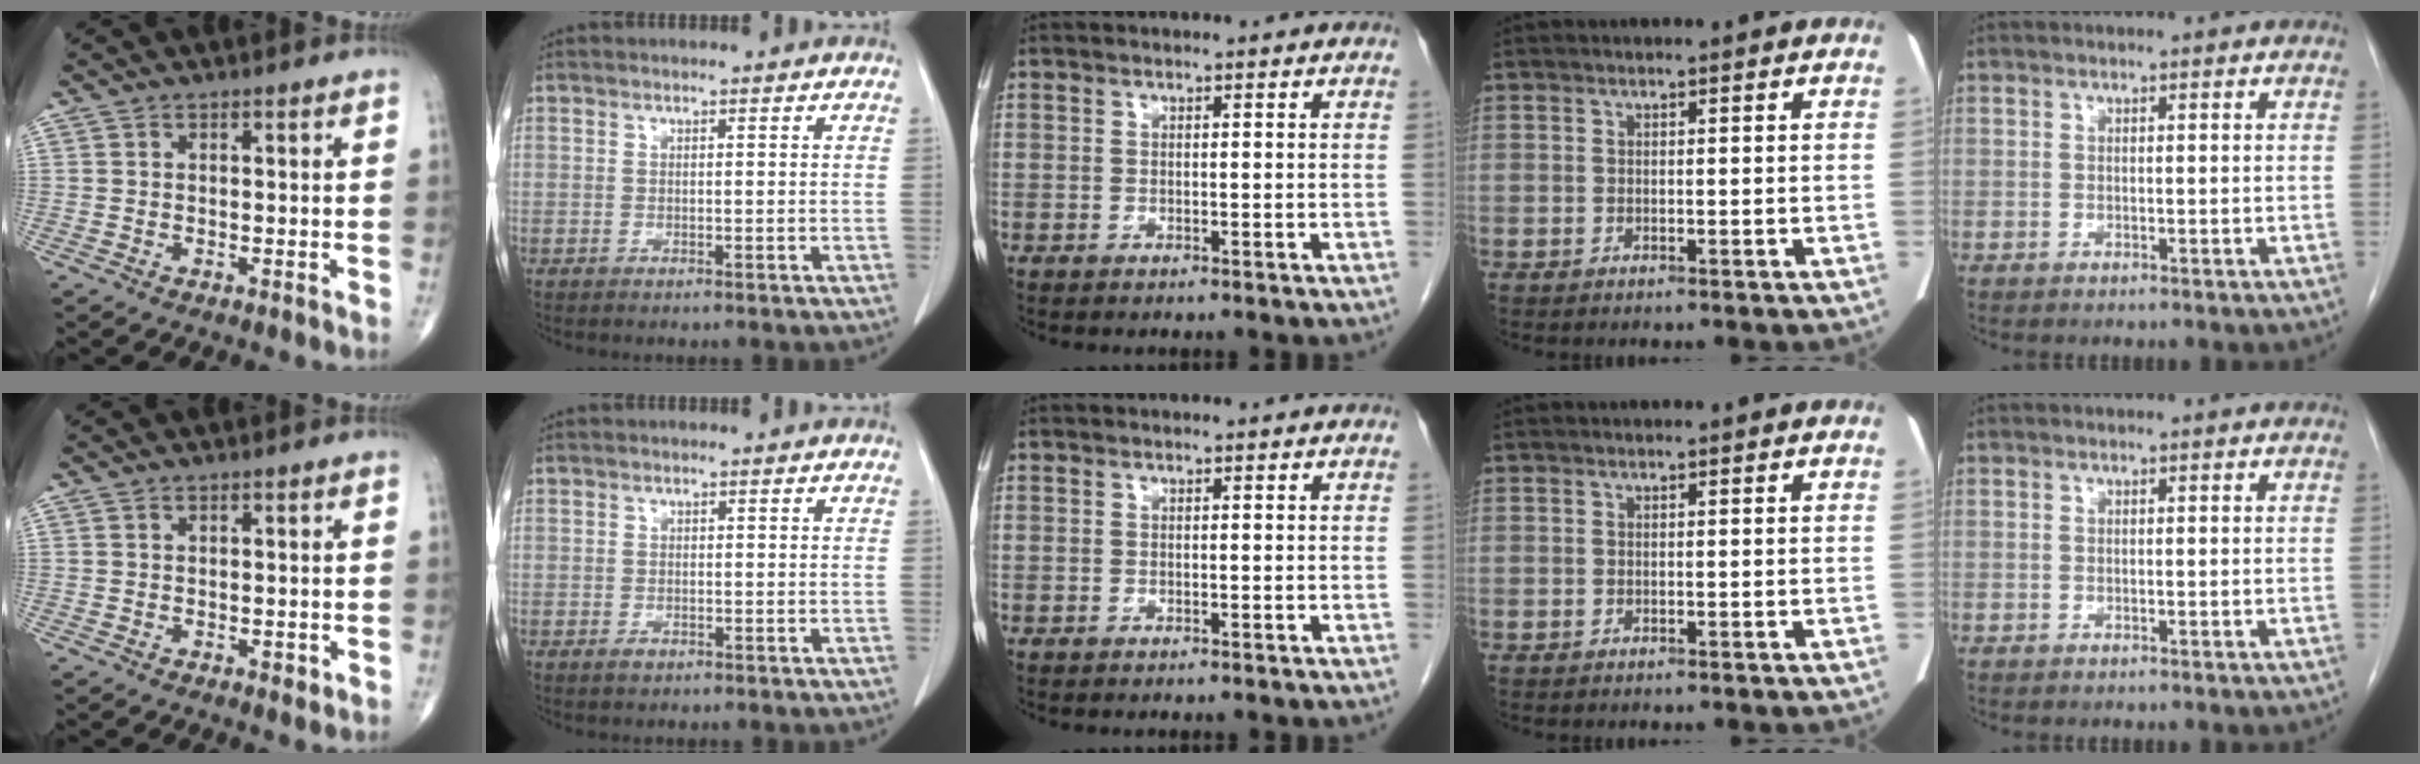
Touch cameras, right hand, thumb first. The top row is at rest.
{"thumb": {"total": 1.3, "force": [-0.3, 0.8, 1.0], "torque": [-0.007, -0.002, -0.003]}, "index": {"total": 1.0, "force": [-0.5, 0.7, 0.5], "torque": [-0.007, 0.001, -0.005]}}